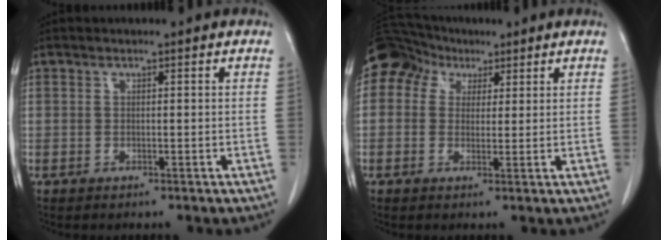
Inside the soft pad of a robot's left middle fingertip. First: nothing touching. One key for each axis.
{"total": 7.9, "fx": 4.0, "fy": 6.5, "fz": 2.1, "tx": -0.045, "ty": 0.043, "tz": 0.075}